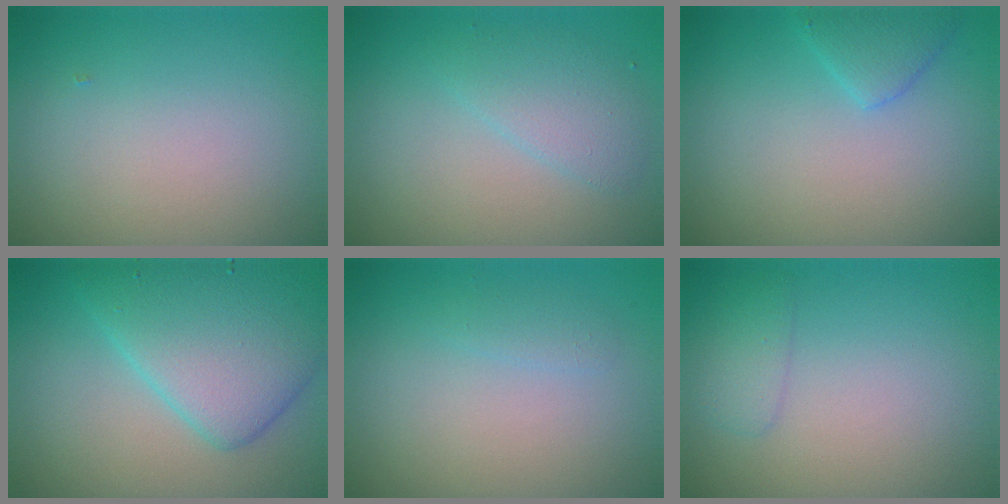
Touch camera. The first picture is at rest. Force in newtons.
{"total": 2.5, "press": 2.5, "slide": 0.1}
{"total": 2.1, "press": 2.1, "slide": 0.1}
{"total": 7.6, "press": 7.6, "slide": 0.1}
{"total": 0.9, "press": 0.9, "slide": 0.0}
{"total": 1.5, "press": 1.5, "slide": 0.1}